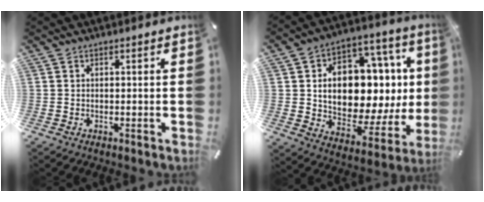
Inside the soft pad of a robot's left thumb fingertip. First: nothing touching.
{"total": 19.3, "force": [2.6, 12.2, 14.7], "torque": [-0.232, -0.037, 0.046]}